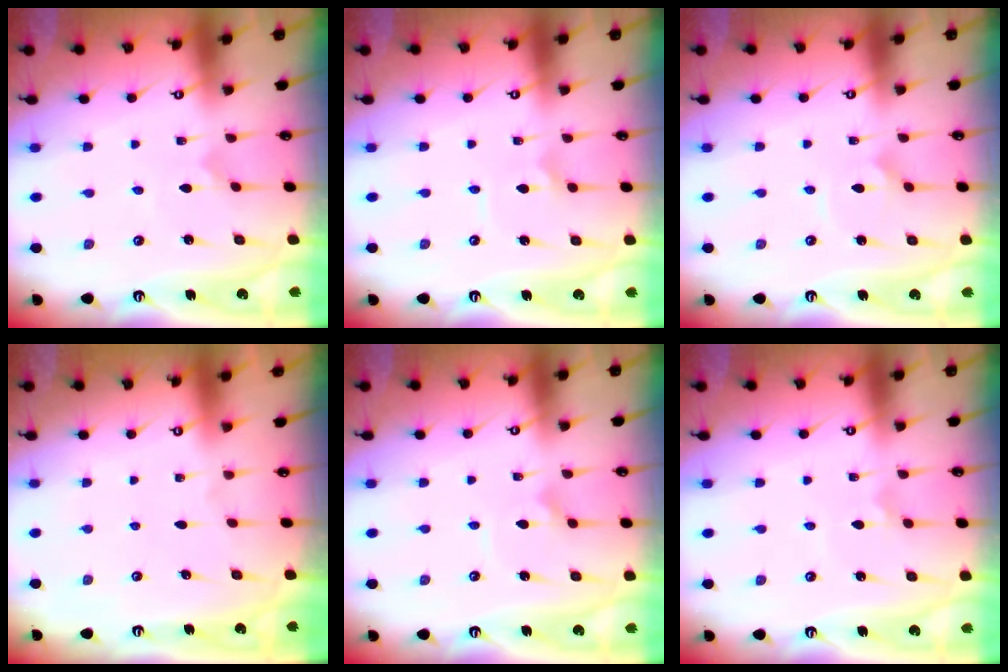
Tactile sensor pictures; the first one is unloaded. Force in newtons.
{"total": 1.8, "press": 1.8, "slide": 0.1}
{"total": 2.5, "press": 2.5, "slide": 0.1}
{"total": 0.0}
{"total": 2.2, "press": 2.2, "slide": 0.2}
{"total": 1.1, "press": 1.0, "slide": 0.4}